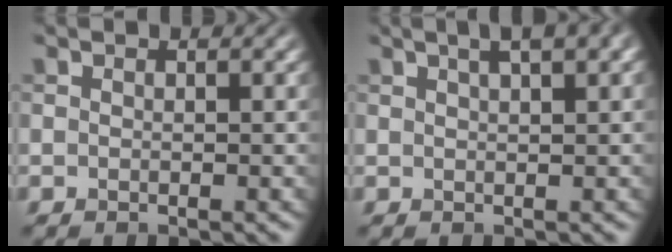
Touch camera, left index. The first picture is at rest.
{"total": 5.1, "force": [2.8, 1.8, 3.8], "torque": [-0.035, 0.021, 0.017]}